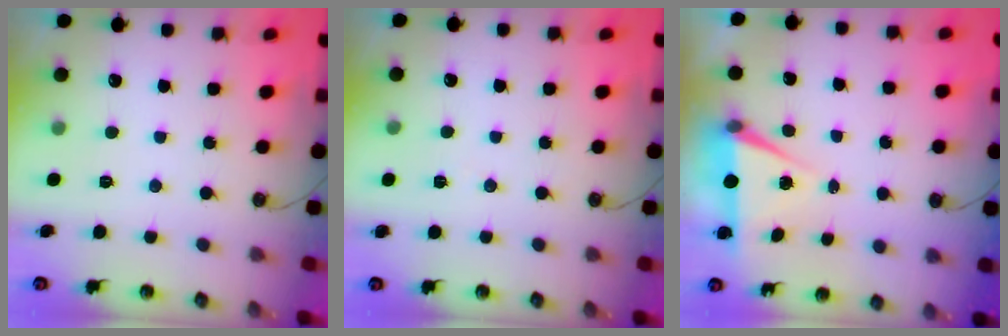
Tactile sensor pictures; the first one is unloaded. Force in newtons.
{"total": 5.2, "press": 2.7, "slide": 4.5}
{"total": 5.8, "press": 3.5, "slide": 4.6}